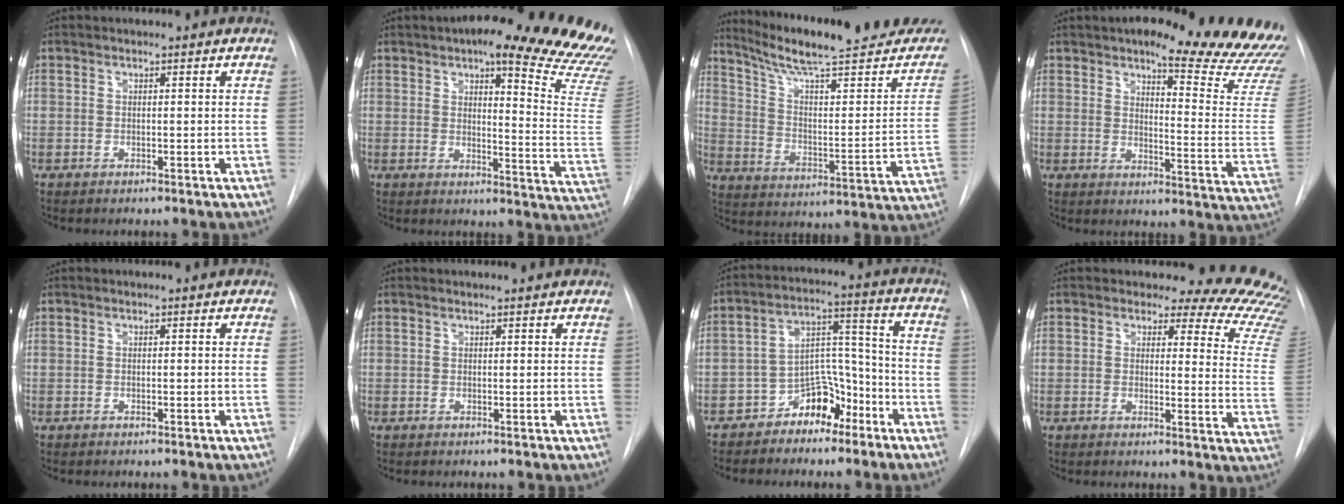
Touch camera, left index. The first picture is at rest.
{"total": 24.1, "force": [19.3, 3.4, 14.0], "torque": [-0.154, -0.068, 0.213]}
{"total": 25.2, "force": [21.7, 2.5, 12.5], "torque": [-0.184, -0.053, 0.298]}
{"total": 21.7, "force": [18.9, 3.3, 10.2], "torque": [-0.122, -0.088, 0.210]}
{"total": 0.0}
{"total": 1.3, "force": [1.3, 0.0, 0.2], "torque": [-0.012, 0.007, 0.016]}
{"total": 8.5, "force": [-5.7, 4.8, 4.0], "torque": [-0.070, 0.031, -0.096]}
{"total": 17.2, "force": [16.3, 3.7, 4.2], "torque": [-0.018, -0.131, 0.139]}